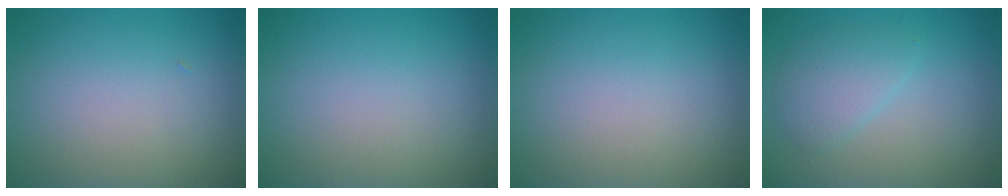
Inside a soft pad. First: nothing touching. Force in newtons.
{"total": 0.0}
{"total": 0.0}
{"total": 2.6, "press": 2.6, "slide": 0.3}